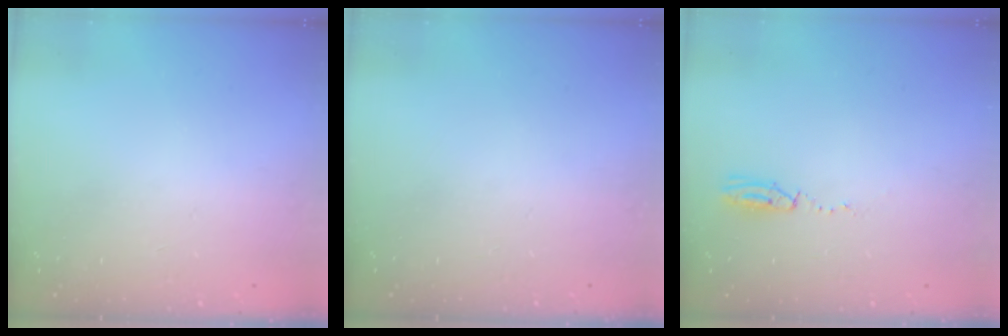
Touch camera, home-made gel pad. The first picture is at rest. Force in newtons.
{"total": 0.0}
{"total": 3.5, "press": 2.8, "slide": 2.2}